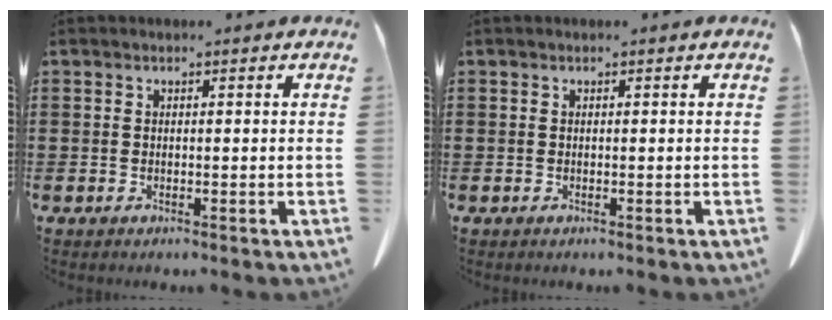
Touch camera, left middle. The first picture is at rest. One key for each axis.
{"total": 0.0}